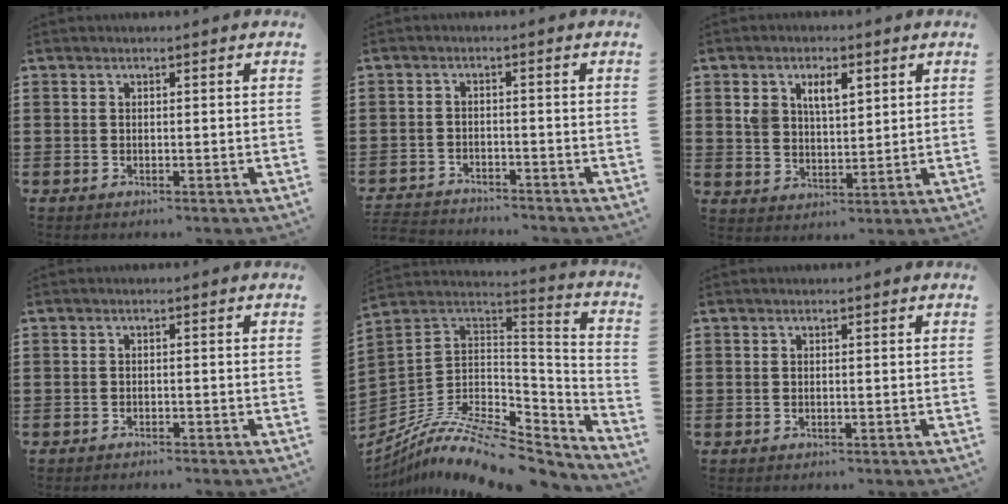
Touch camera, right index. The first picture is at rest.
{"total": 2.6, "force": [-2.6, 0.1, -0.3], "torque": [-0.002, 0.000, -0.057]}
{"total": 5.1, "force": [2.3, 3.1, 3.4], "torque": [-0.070, 0.009, 0.039]}
{"total": 0.8, "force": [-0.8, 0.0, 0.0], "torque": [-0.002, 0.001, -0.018]}
{"total": 11.6, "force": [-8.5, 3.8, 6.8], "torque": [-0.132, 0.008, -0.161]}
{"total": 0.0}